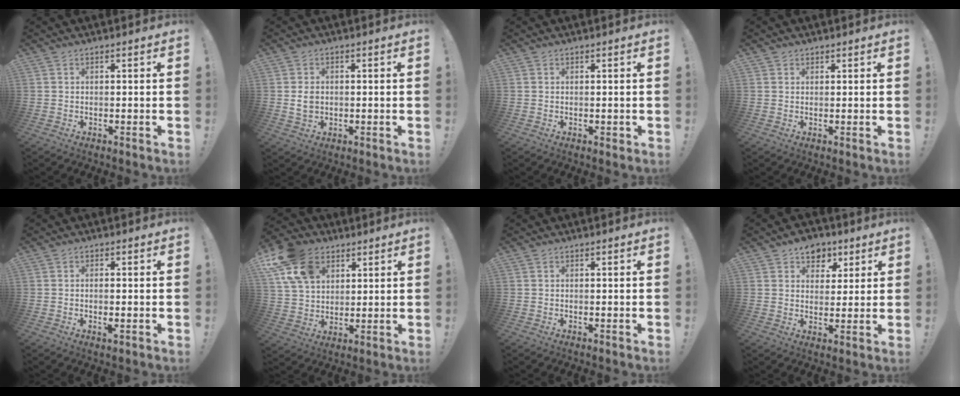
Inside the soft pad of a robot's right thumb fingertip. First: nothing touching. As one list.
[{"total": 3.9, "force": [0.1, 2.9, 2.6], "torque": [-0.044, 0.003, 0.001]}, {"total": 0.9, "force": [0.3, 0.8, 0.4], "torque": [0.000, 0.000, 0.004]}, {"total": 1.1, "force": [0.9, 0.7, 0.1], "torque": [0.005, -0.005, 0.015]}, {"total": 1.8, "force": [-0.4, 0.5, 1.7], "torque": [-0.025, 0.002, -0.007]}, {"total": 16.4, "force": [7.8, 11.6, 8.4], "torque": [-0.153, -0.031, 0.152]}, {"total": 0.0}, {"total": 7.9, "force": [4.4, 6.2, 2.1], "torque": [-0.018, -0.025, 0.086]}]